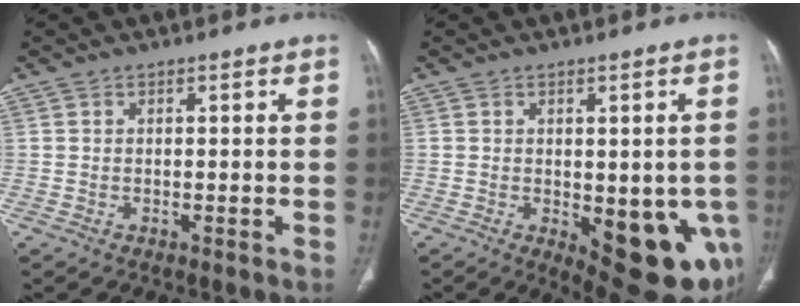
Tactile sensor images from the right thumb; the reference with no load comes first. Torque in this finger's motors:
{"motor_torque": [1.62, 1.80, -0.01, -0.03, 0.26]}